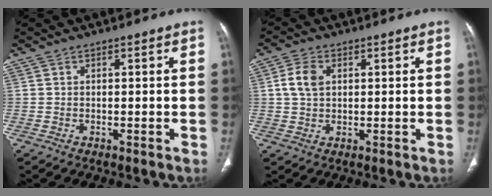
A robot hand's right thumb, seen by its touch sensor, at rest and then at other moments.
{"total": 4.9, "force": [1.1, 3.4, 3.4], "torque": [-0.070, 0.003, 0.021]}